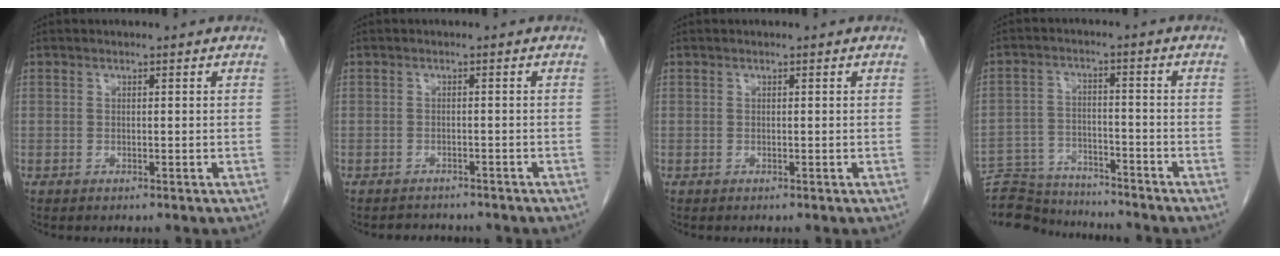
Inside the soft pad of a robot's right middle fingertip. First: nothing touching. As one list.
[{"total": 3.6, "force": [-3.3, 1.4, 0.6], "torque": [-0.011, -0.001, -0.042]}, {"total": 0.0}, {"total": 12.4, "force": [-12.0, 2.5, 1.7], "torque": [-0.029, 0.018, -0.187]}]